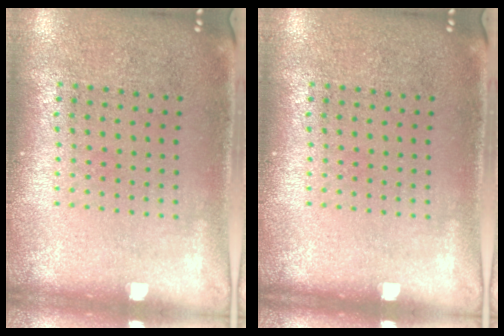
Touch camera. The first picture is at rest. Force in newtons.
{"total": 0.0}